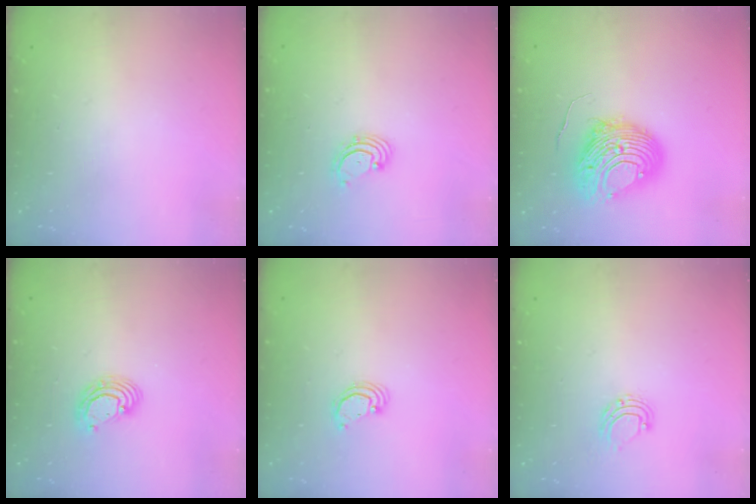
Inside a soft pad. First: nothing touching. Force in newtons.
{"total": 1.8, "press": 1.7, "slide": 0.6}
{"total": 10.9, "press": 10.8, "slide": 1.3}
{"total": 5.6, "press": 5.6, "slide": 0.2}
{"total": 2.2, "press": 2.2, "slide": 0.2}
{"total": 5.7, "press": 5.7, "slide": 0.4}